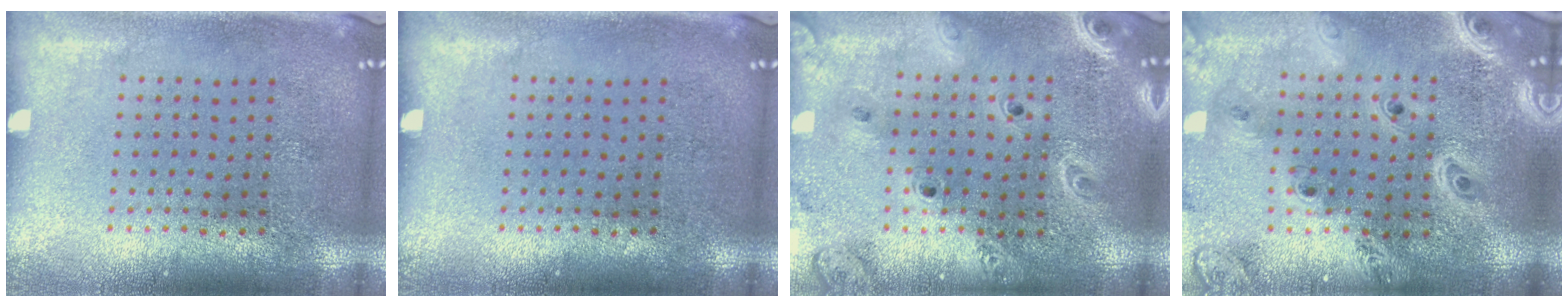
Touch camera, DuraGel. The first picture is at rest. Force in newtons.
{"total": 0.0}
{"total": 2.4, "press": 2.1, "slide": 1.1}
{"total": 3.5, "press": 2.7, "slide": 2.1}